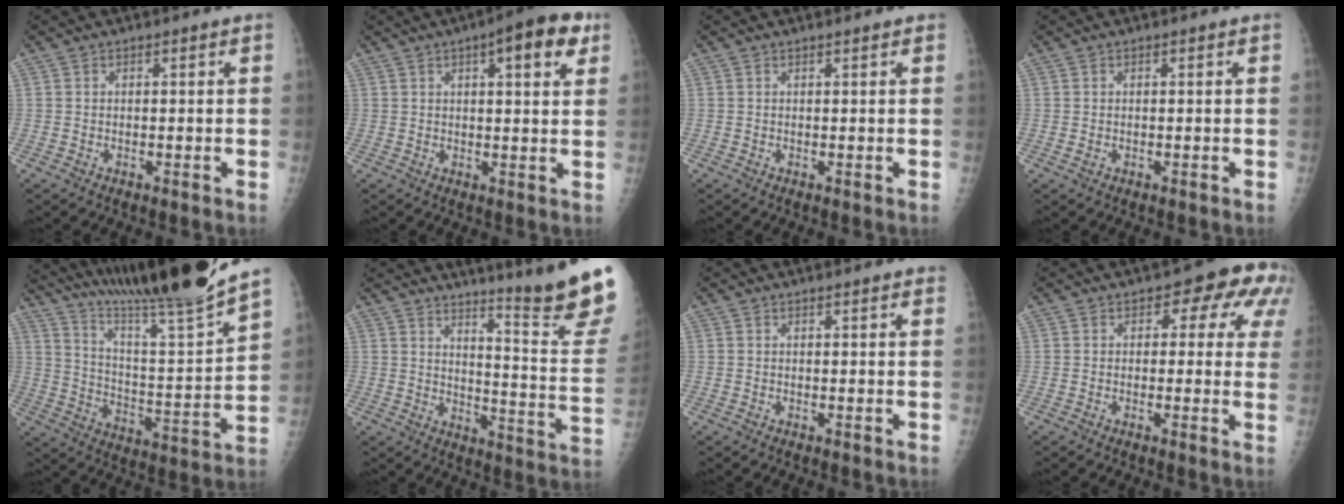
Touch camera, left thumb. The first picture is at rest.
{"total": 10.2, "force": [4.6, 3.4, 8.5], "torque": [-0.092, -0.001, 0.054]}
{"total": 0.5, "force": [0.4, 0.1, 0.3], "torque": [-0.006, -0.001, 0.004]}
{"total": 0.6, "force": [-0.1, 0.5, 0.4], "torque": [-0.010, 0.005, -0.001]}
{"total": 23.7, "force": [20.3, -0.8, 12.0], "torque": [-0.180, -0.120, 0.325]}
{"total": 20.1, "force": [16.3, -0.4, 11.7], "torque": [-0.134, -0.165, 0.210]}
{"total": 1.5, "force": [1.2, 0.2, 0.8], "torque": [-0.006, 0.002, 0.014]}
{"total": 9.0, "force": [3.2, 5.3, 6.5], "torque": [-0.015, 0.002, 0.024]}